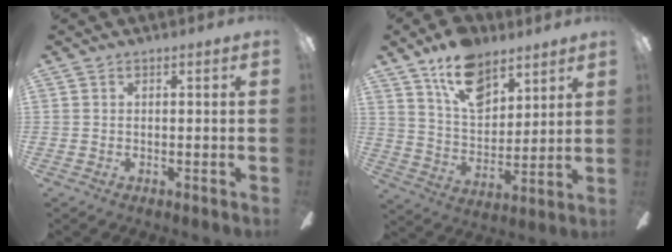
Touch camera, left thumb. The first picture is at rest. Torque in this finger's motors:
{"motor_torque": [0.70, 0.33, 1.33, -1.39, 0.33]}